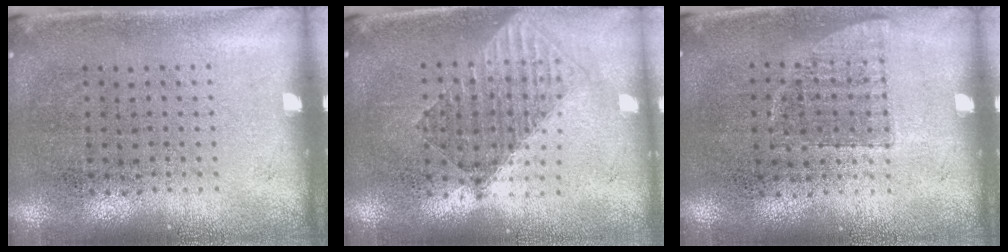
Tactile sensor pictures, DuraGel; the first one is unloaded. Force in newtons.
{"total": 1.5, "press": 1.2, "slide": 0.8}
{"total": 0.8, "press": 0.7, "slide": 0.3}